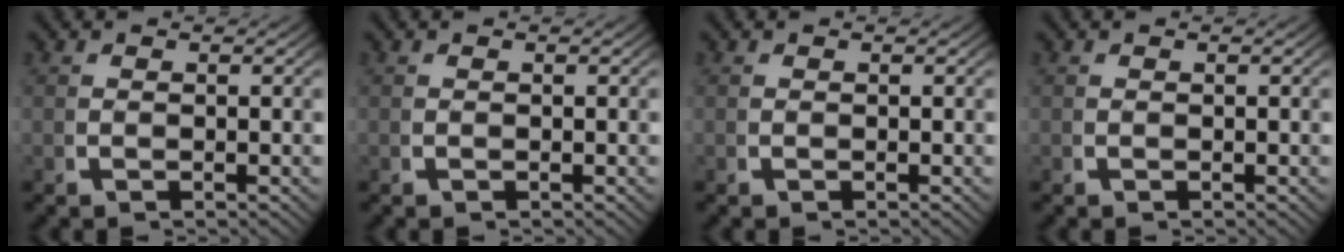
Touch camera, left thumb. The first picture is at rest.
{"total": 0.0}
{"total": 0.0}
{"total": 0.0}